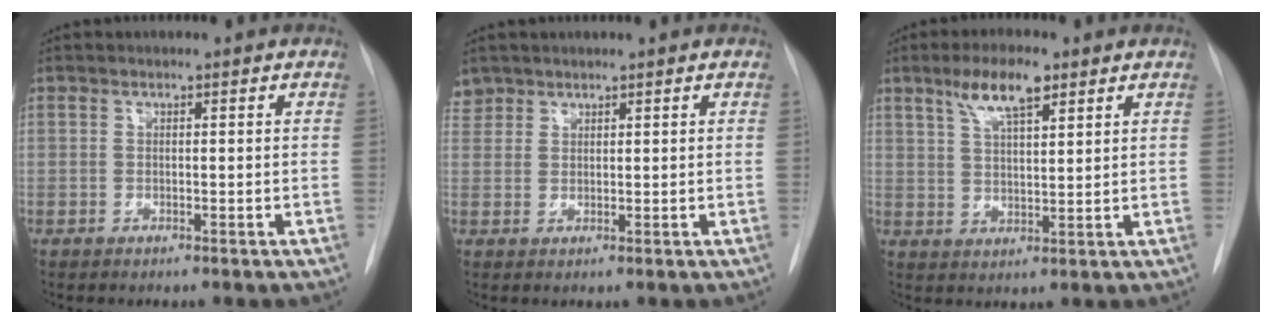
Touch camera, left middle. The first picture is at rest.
{"total": 2.7, "force": [2.2, 1.5, -0.3], "torque": [0.012, 0.010, 0.042]}
{"total": 7.3, "force": [4.4, 1.8, 5.5], "torque": [-0.106, 0.010, 0.081]}